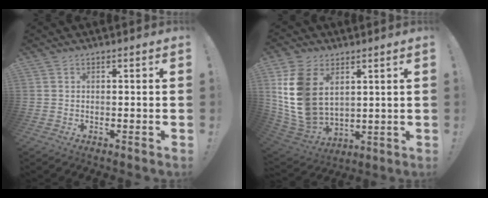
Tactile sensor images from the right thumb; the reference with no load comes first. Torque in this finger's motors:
{"motor_torque": [1.45, 3.56, 0.51, 0.48, 0.42]}